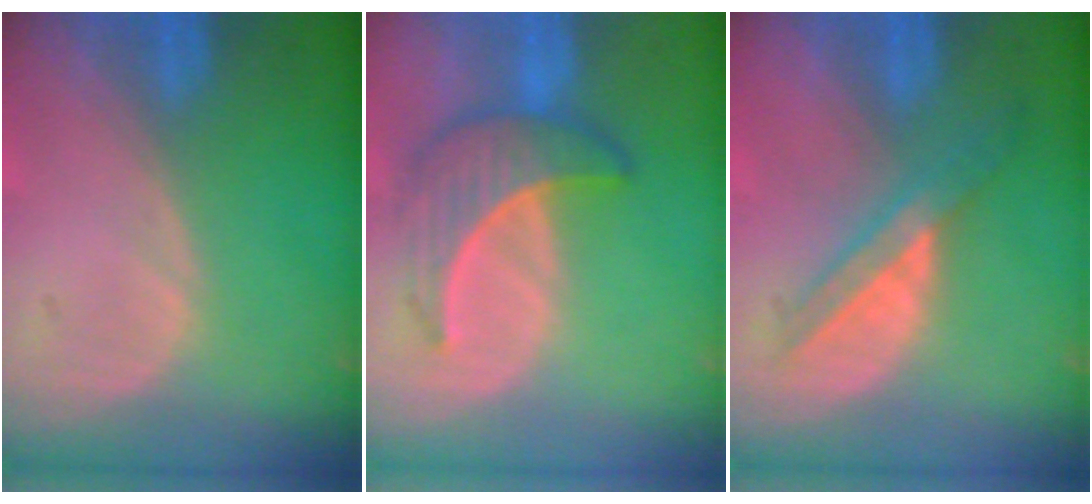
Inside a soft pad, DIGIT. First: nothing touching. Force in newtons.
{"total": 6.6, "press": 6.5, "slide": 1.2}
{"total": 5.9, "press": 5.2, "slide": 2.9}